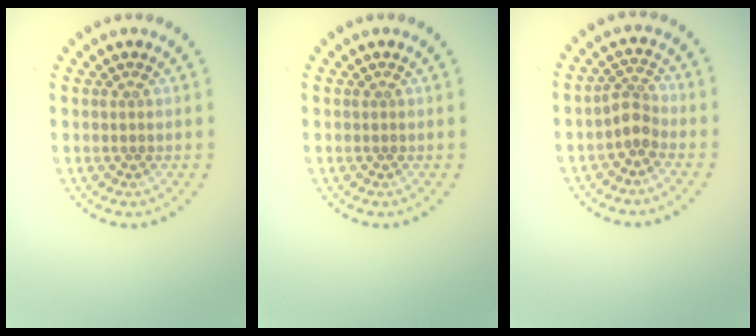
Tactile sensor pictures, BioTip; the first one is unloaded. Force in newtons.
{"total": 0.0}
{"total": 2.0, "press": 1.6, "slide": 1.2}